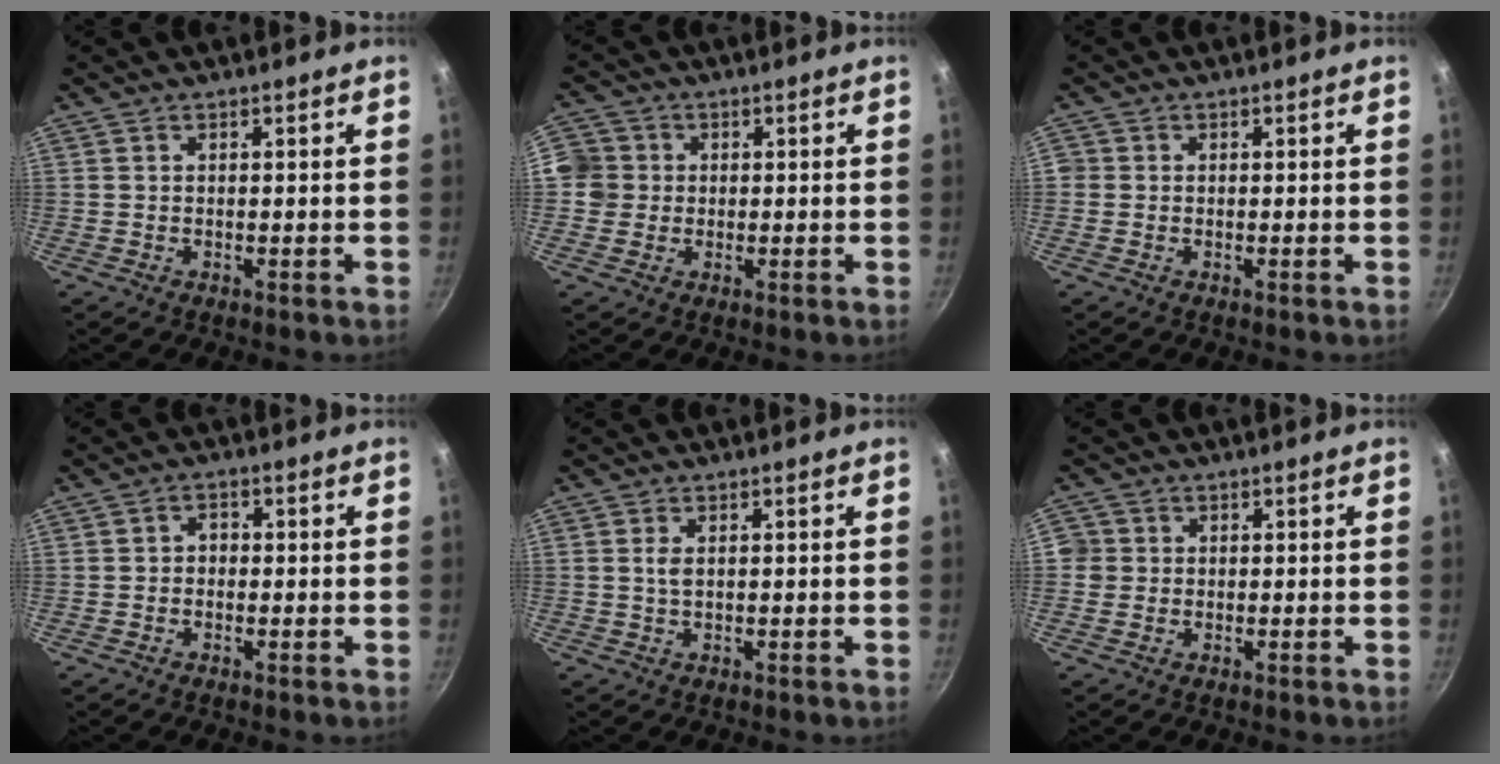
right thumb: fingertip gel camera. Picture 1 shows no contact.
{"total": 5.3, "force": [0.1, 5.1, 1.3], "torque": [0.007, 0.004, -0.012]}
{"total": 0.9, "force": [-0.1, 0.9, 0.2], "torque": [-0.001, 0.002, -0.006]}
{"total": 2.0, "force": [-0.3, 1.7, 1.0], "torque": [-0.008, 0.008, -0.009]}
{"total": 1.6, "force": [0.3, 0.9, 1.3], "torque": [-0.024, -0.001, 0.006]}
{"total": 2.7, "force": [-0.2, 2.7, 0.5], "torque": [0.009, 0.008, -0.008]}